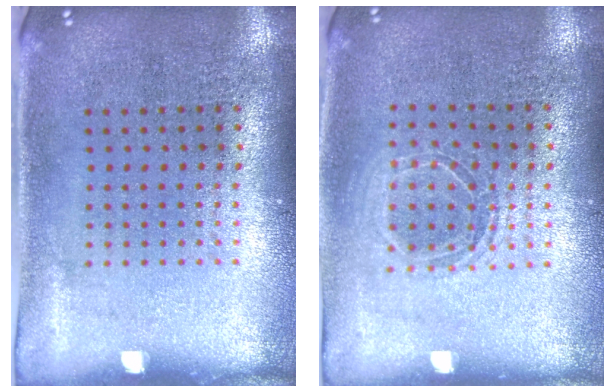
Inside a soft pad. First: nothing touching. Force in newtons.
{"total": 1.3, "press": 1.3, "slide": 0.5}